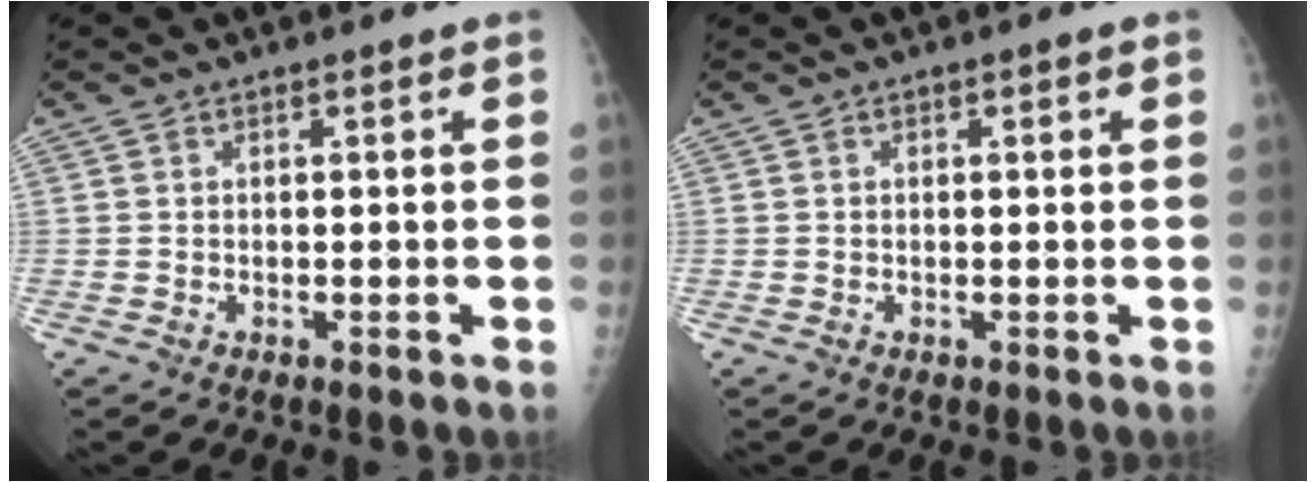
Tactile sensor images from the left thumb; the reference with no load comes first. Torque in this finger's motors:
{"motor_torque": [-0.13, 0.04, -0.40, -0.18, 0.01]}